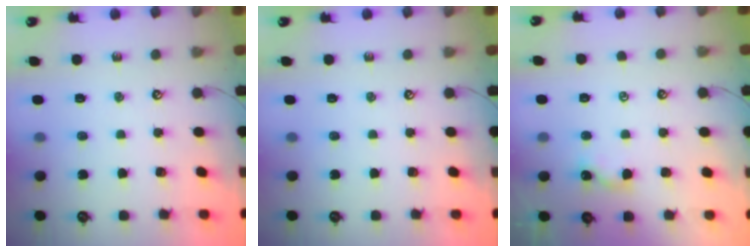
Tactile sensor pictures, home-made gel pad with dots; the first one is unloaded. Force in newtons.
{"total": 0.0}
{"total": 1.4, "press": 1.4, "slide": 0.2}